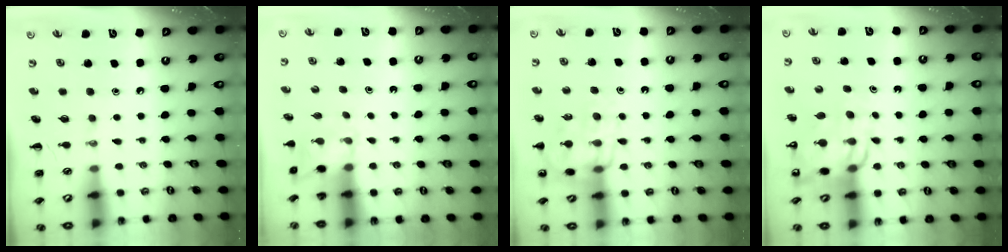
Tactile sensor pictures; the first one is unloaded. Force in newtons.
{"total": 2.3, "press": 2.2, "slide": 0.7}
{"total": 15.3, "press": 15.0, "slide": 3.0}
{"total": 11.6, "press": 11.1, "slide": 3.4}